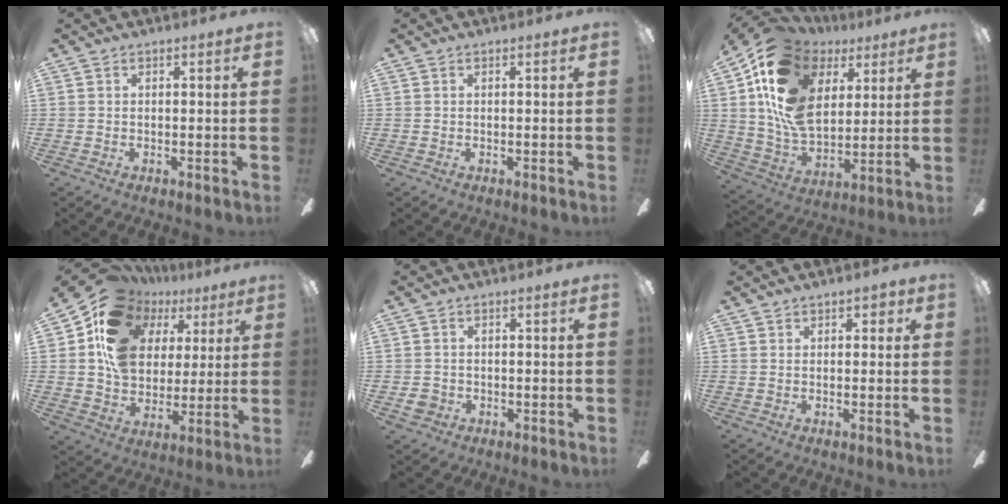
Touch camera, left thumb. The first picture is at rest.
{"total": 0.0}
{"total": 20.0, "force": [8.0, 13.7, 12.2], "torque": [-0.261, -0.034, 0.141]}
{"total": 19.0, "force": [8.0, 14.5, 9.4], "torque": [-0.174, -0.038, 0.151]}
{"total": 2.8, "force": [-0.7, 2.5, 1.1], "torque": [-0.024, 0.003, -0.014]}
{"total": 1.6, "force": [1.1, 1.1, 0.5], "torque": [-0.002, 0.000, 0.017]}